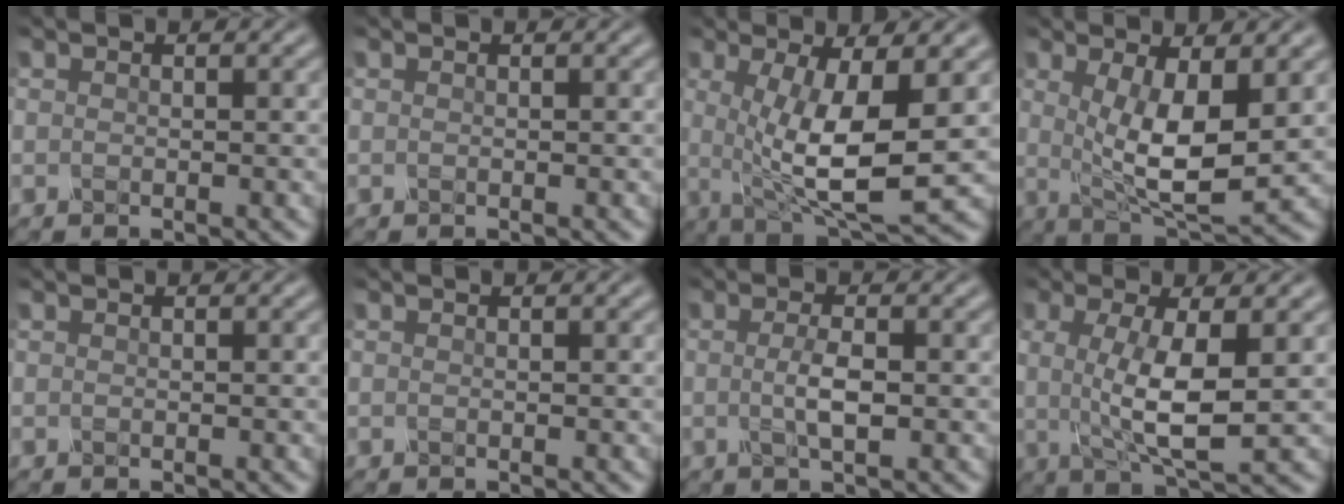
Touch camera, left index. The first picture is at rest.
{"total": 0.0}
{"total": 8.5, "force": [-0.1, 2.3, 8.2], "torque": [-0.144, -0.012, 0.005]}
{"total": 7.2, "force": [0.7, 2.3, 6.7], "torque": [-0.121, -0.012, 0.020]}
{"total": 0.0}
{"total": 0.0}
{"total": 2.6, "force": [-0.1, 0.7, 2.5], "torque": [-0.050, 0.000, -0.004]}
{"total": 6.5, "force": [0.2, 1.7, 6.3], "torque": [-0.119, -0.007, 0.005]}